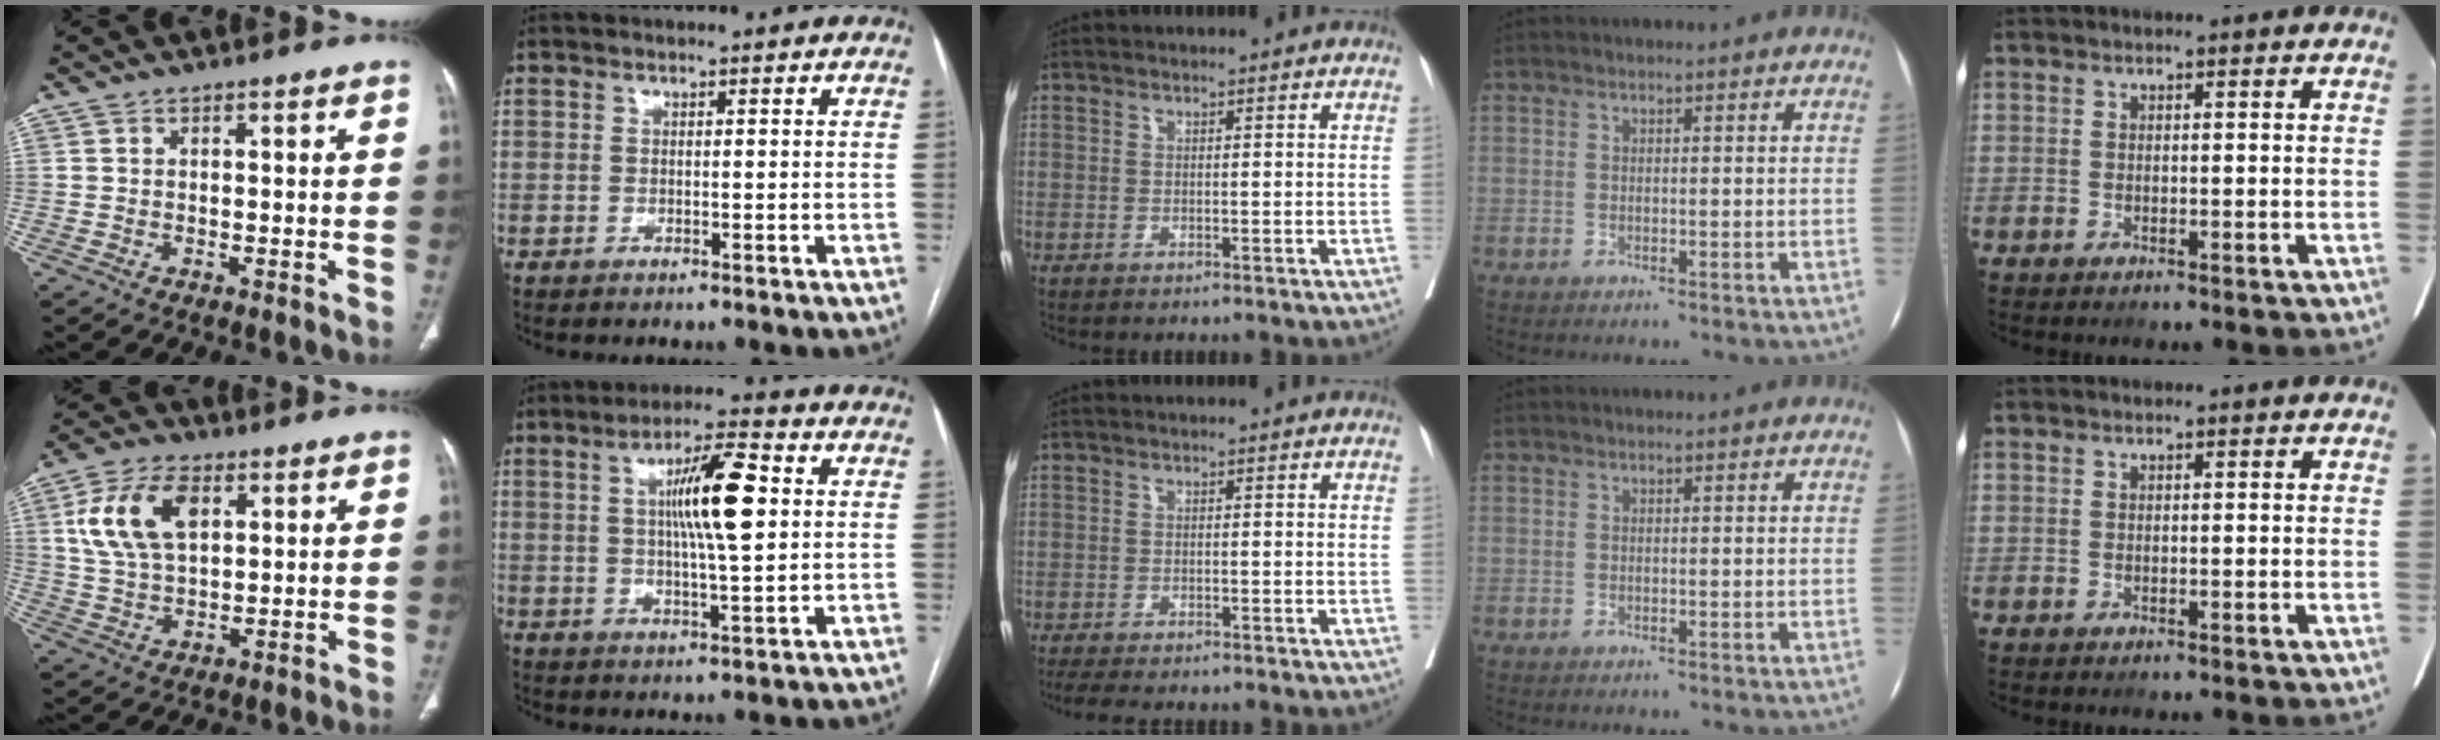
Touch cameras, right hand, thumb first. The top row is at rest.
{"thumb": {"total": 12.7, "force": [4.1, 7.3, 9.6], "torque": [-0.179, -0.001, 0.081]}, "index": {"total": 10.3, "force": [1.9, 1.2, 10.1], "torque": [-0.174, 0.010, 0.031]}, "middle": {"total": 7.7, "force": [-6.6, 1.7, 3.4], "torque": [-0.048, -0.008, -0.096]}}